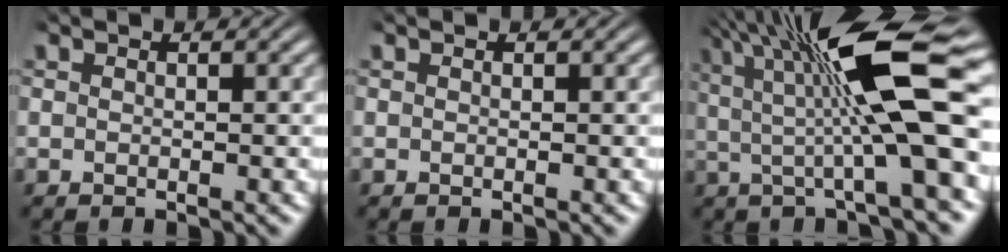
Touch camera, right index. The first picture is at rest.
{"total": 0.0}
{"total": 9.8, "force": [3.1, 2.1, 9.0], "torque": [-0.142, 0.017, 0.051]}